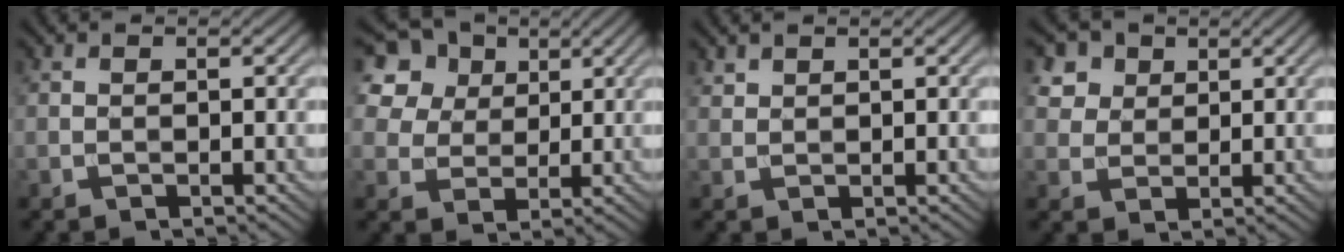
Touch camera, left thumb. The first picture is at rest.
{"total": 11.4, "force": [5.7, 8.4, 5.1], "torque": [-0.156, 0.022, 0.112]}
{"total": 1.2, "force": [1.0, 0.4, 0.3], "torque": [-0.011, 0.001, 0.027]}
{"total": 5.3, "force": [3.0, 3.9, 2.0], "torque": [-0.069, -0.006, 0.062]}